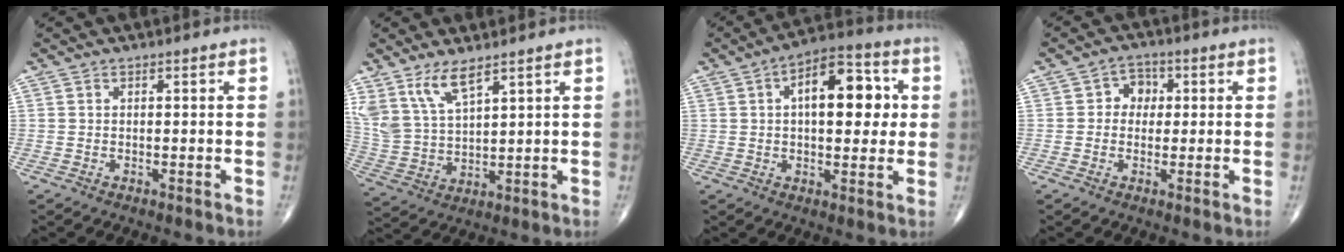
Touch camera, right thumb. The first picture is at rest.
{"total": 9.2, "force": [6.3, 3.1, 6.0], "torque": [-0.121, -0.027, 0.144]}
{"total": 14.5, "force": [2.7, 7.2, 12.2], "torque": [-0.145, 0.015, 0.036]}
{"total": 4.3, "force": [0.5, 3.7, 2.1], "torque": [0.000, 0.009, -0.002]}